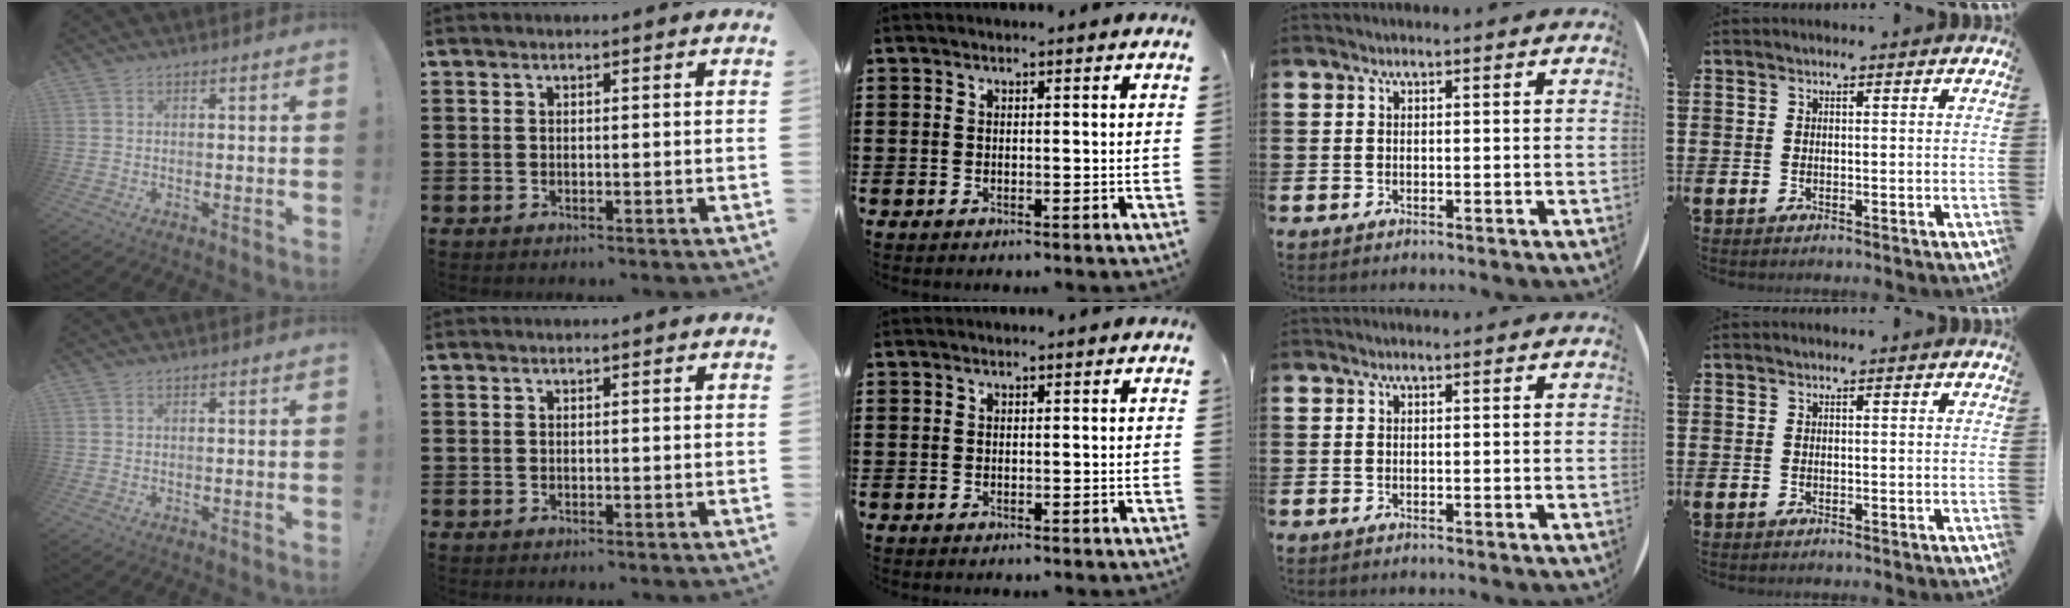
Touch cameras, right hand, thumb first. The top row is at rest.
{}